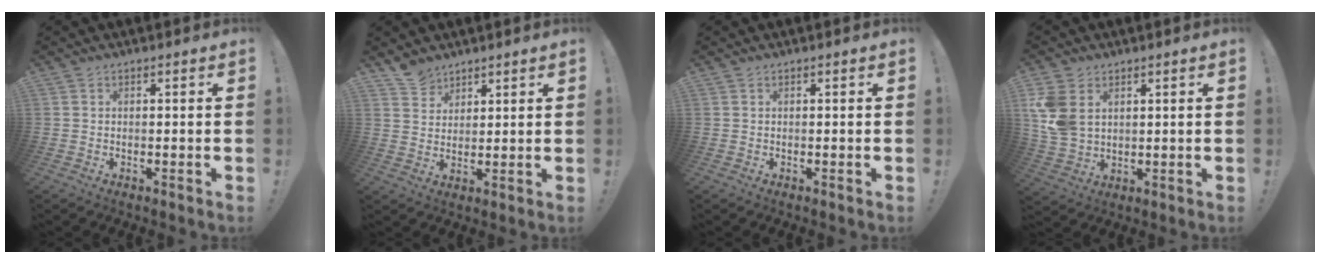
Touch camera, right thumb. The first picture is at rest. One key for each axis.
{"total": 5.8, "fx": 4.9, "fy": 3.1, "fz": 0.7, "tx": -0.011, "ty": -0.032, "tz": 0.095}
{"total": 0.0}
{"total": 9.8, "fx": 3.6, "fy": 7.0, "fz": 5.8, "tx": -0.118, "ty": -0.007, "tz": 0.073}